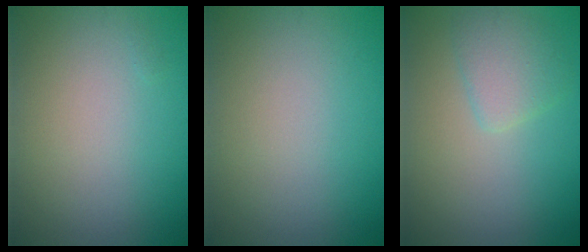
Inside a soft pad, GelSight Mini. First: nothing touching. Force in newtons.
{"total": 0.0}
{"total": 2.4, "press": 2.4, "slide": 0.3}